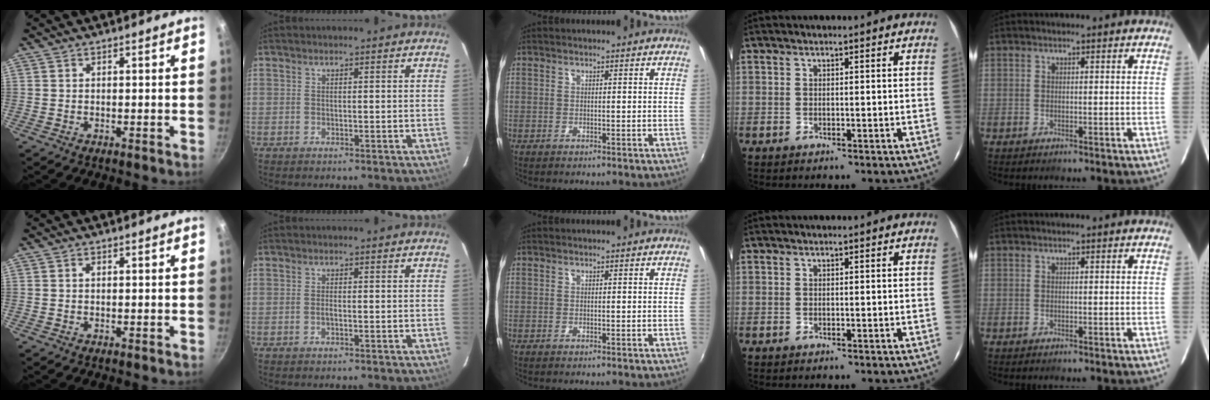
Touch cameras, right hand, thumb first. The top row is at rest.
{"thumb": {"total": 0.6, "force": [0.1, 0.5, 0.4], "torque": [-0.005, 0.004, 0.002]}, "index": {"total": 0.6, "force": [-0.3, 0.2, 0.5], "torque": [-0.010, -0.001, -0.005]}}